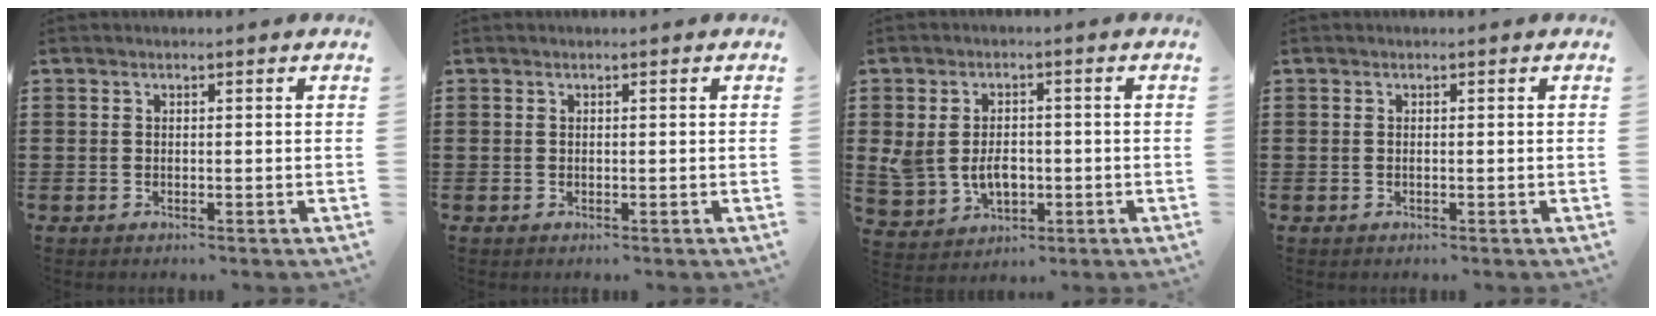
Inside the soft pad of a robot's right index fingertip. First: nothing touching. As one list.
[{"total": 0.0}, {"total": 5.5, "force": [-0.6, 4.2, 3.5], "torque": [-0.070, 0.004, -0.012]}, {"total": 0.0}]